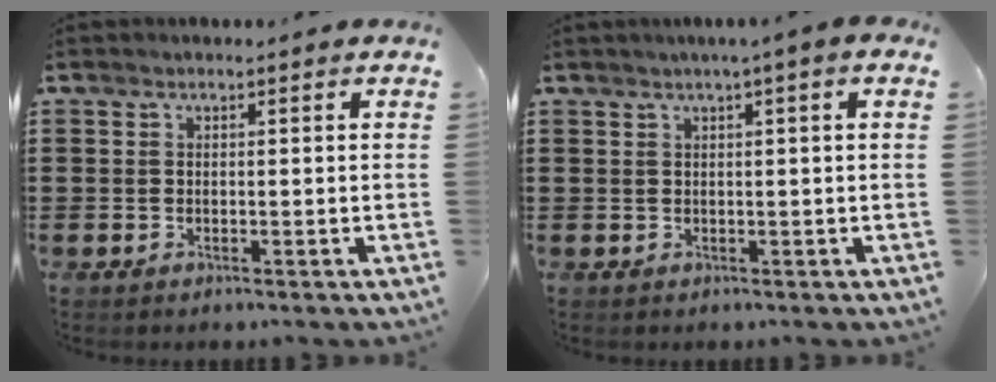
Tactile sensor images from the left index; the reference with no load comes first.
{"total": 1.6, "force": [0.5, -0.3, 1.5], "torque": [-0.027, -0.001, 0.008]}